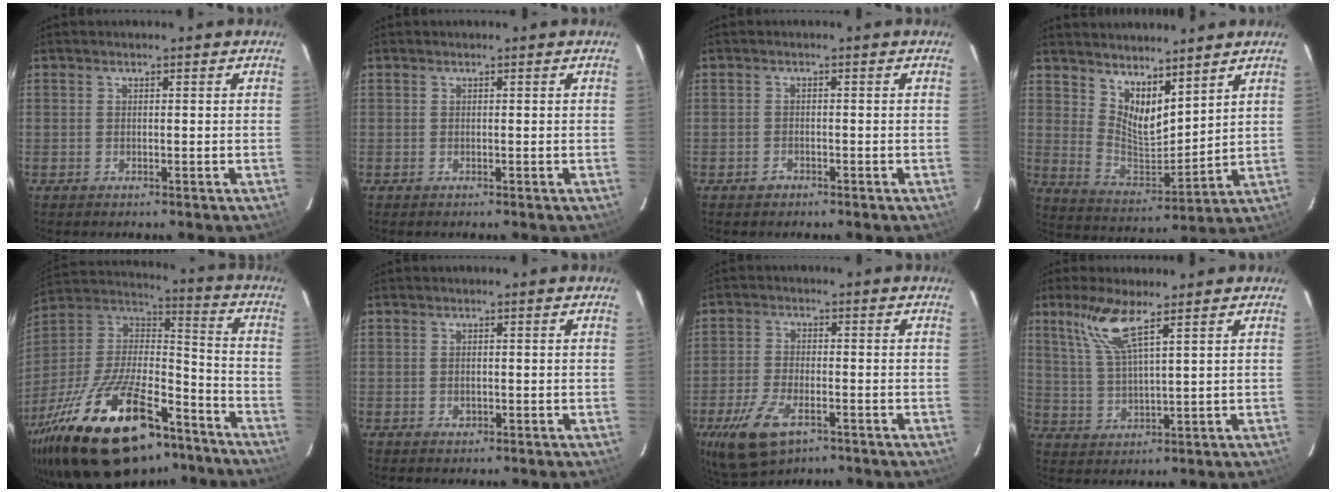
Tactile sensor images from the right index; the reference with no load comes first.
{"total": 0.0}
{"total": 1.3, "force": [-0.9, 0.9, 0.3], "torque": [-0.004, 0.004, -0.015]}
{"total": 10.1, "force": [7.5, 3.8, 5.7], "torque": [-0.096, -0.011, 0.144]}
{"total": 34.5, "force": [-23.0, 13.8, 21.7], "torque": [-0.417, -0.016, -0.353]}
{"total": 1.1, "force": [-0.3, 0.9, 0.6], "torque": [-0.009, 0.001, -0.004]}
{"total": 10.9, "force": [-5.8, 5.2, 7.6], "torque": [-0.175, -0.020, -0.105]}
{"total": 7.8, "force": [4.8, 0.9, 6.0], "torque": [-0.133, 0.002, 0.103]}